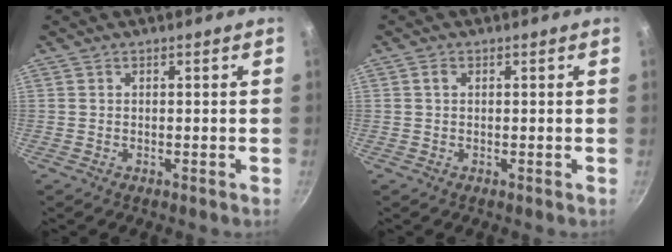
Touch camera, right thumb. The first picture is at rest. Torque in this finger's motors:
{"motor_torque": [-0.14, 0.24, 0.51, -0.32, -0.02]}